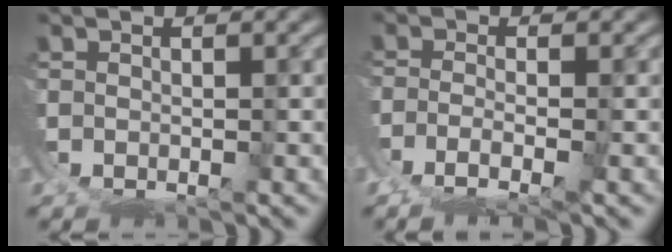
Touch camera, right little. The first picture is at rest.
{"total": 2.2, "force": [-0.9, -1.0, 1.7], "torque": [-0.036, -0.012, -0.006]}